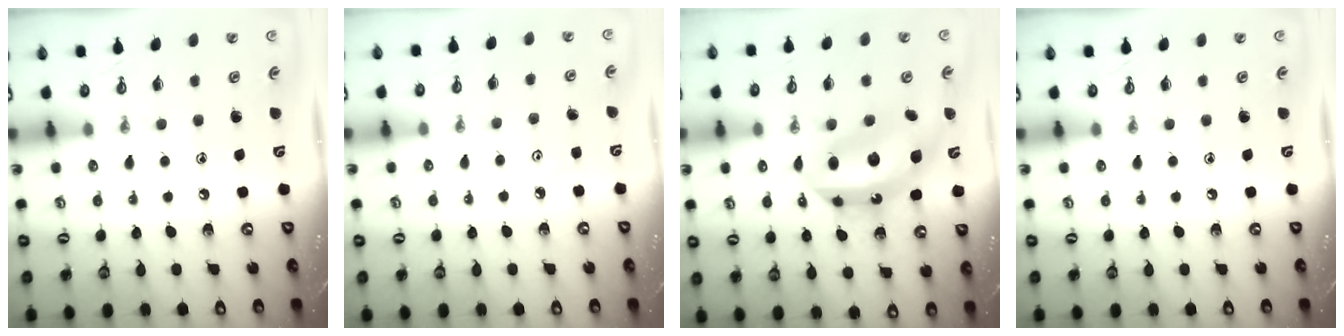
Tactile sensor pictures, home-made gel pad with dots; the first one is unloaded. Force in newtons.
{"total": 2.6, "press": 2.6, "slide": 0.5}
{"total": 13.6, "press": 13.6, "slide": 1.1}
{"total": 0.0}